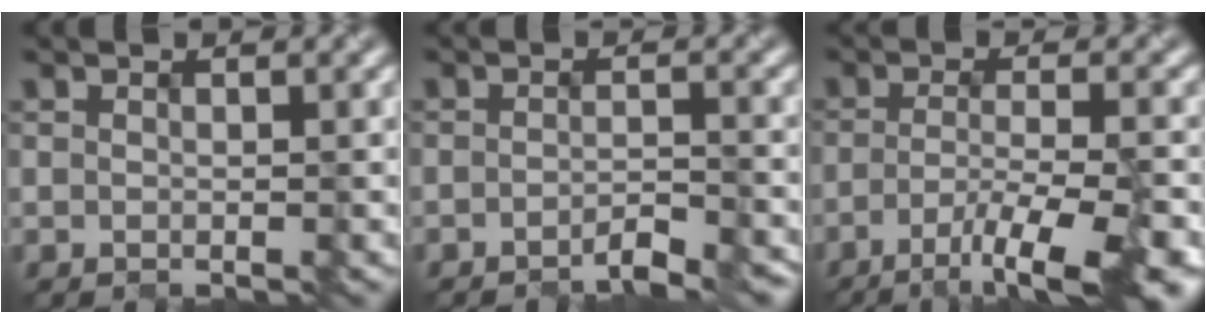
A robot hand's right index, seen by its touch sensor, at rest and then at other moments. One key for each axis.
{"total": 2.6, "fx": -2.2, "fy": 0.5, "fz": 1.3, "tx": -0.020, "ty": -0.002, "tz": -0.038}
{"total": 7.1, "fx": -3.7, "fy": 1.4, "fz": 5.9, "tx": -0.082, "ty": -0.004, "tz": -0.061}